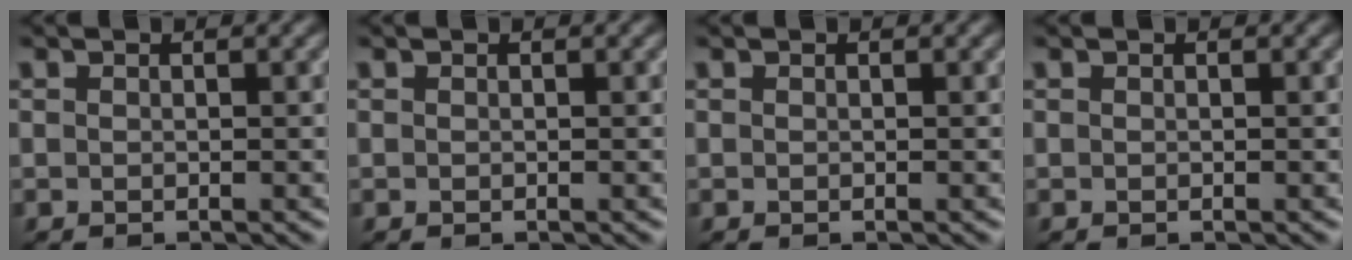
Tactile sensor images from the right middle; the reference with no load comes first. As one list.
[{"total": 0.0}, {"total": 0.0}, {"total": 0.0}]